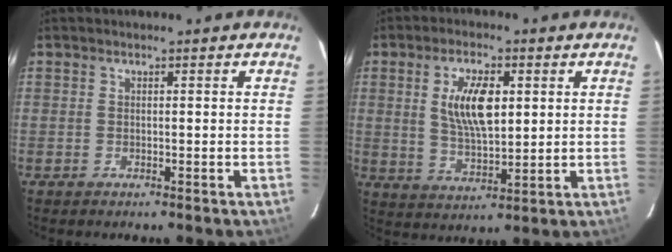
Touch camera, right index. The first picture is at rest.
{"total": 9.5, "force": [2.3, 4.1, 8.3], "torque": [-0.155, 0.003, 0.047]}